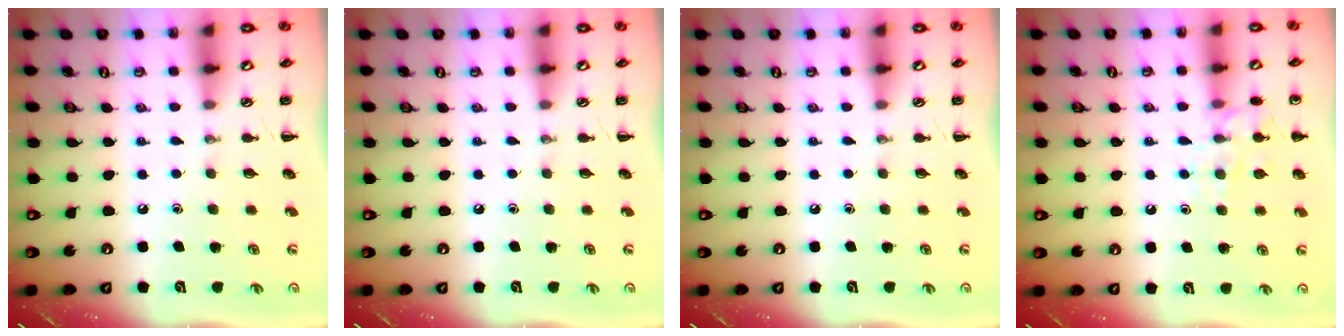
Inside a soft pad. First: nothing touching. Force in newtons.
{"total": 0.0}
{"total": 0.0}
{"total": 10.7, "press": 10.6, "slide": 0.9}